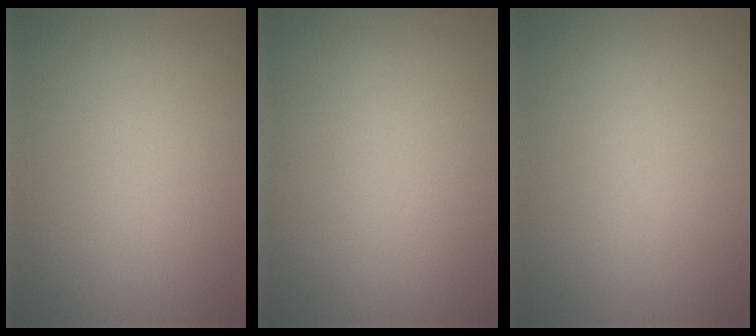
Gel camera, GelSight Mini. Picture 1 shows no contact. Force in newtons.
{"total": 0.0}
{"total": 0.0}